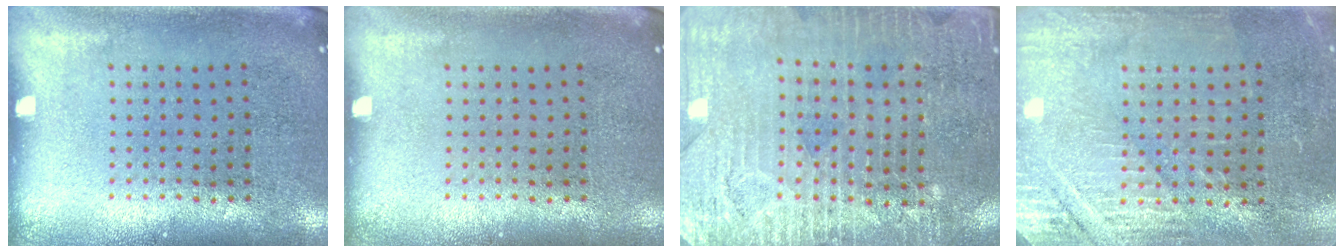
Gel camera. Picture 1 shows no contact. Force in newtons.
{"total": 0.0}
{"total": 3.3, "press": 3.1, "slide": 1.2}
{"total": 2.8, "press": 2.8, "slide": 0.4}